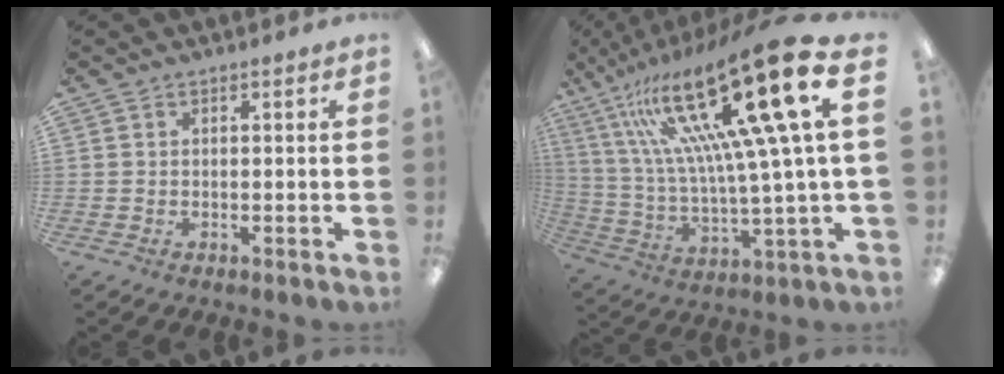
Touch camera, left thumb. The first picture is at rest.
{"total": 29.8, "force": [13.3, 6.4, 25.8], "torque": [-0.485, -0.097, 0.208]}